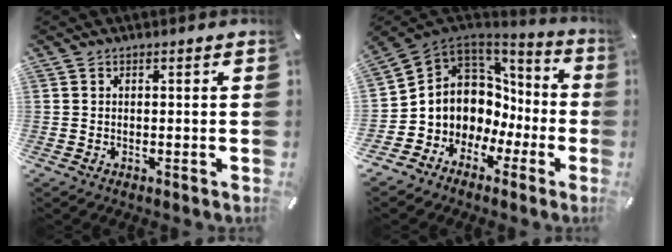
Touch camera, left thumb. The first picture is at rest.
{"total": 8.2, "force": [1.4, 7.9, 1.4], "torque": [-0.043, -0.045, 0.041]}